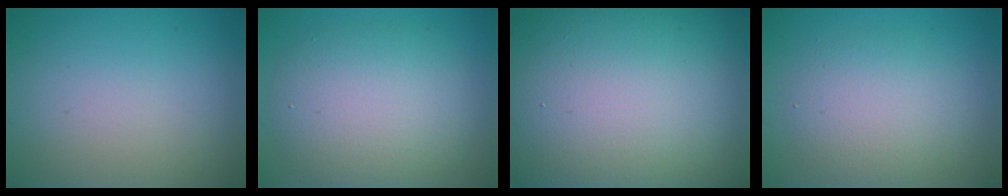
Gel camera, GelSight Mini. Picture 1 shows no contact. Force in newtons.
{"total": 6.7, "press": 6.7, "slide": 0.3}
{"total": 23.9, "press": 23.8, "slide": 1.2}
{"total": 4.2, "press": 4.2, "slide": 0.1}